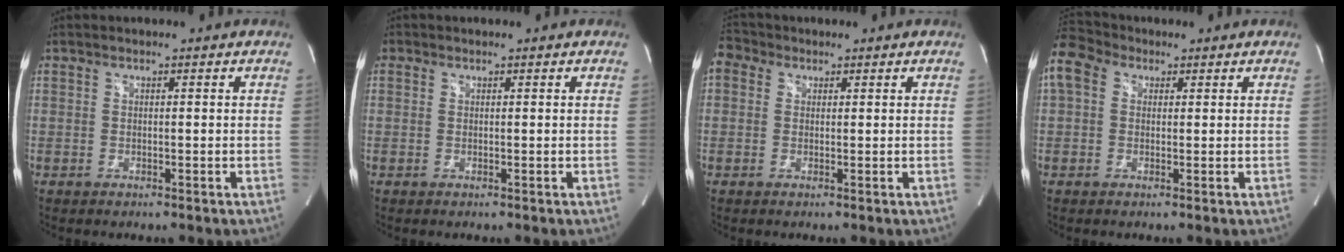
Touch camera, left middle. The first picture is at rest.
{"total": 0.0}
{"total": 3.8, "force": [1.7, 3.0, 1.5], "torque": [-0.038, 0.023, 0.032]}
{"total": 8.4, "force": [3.5, 6.3, 4.4], "torque": [-0.114, 0.048, 0.065]}